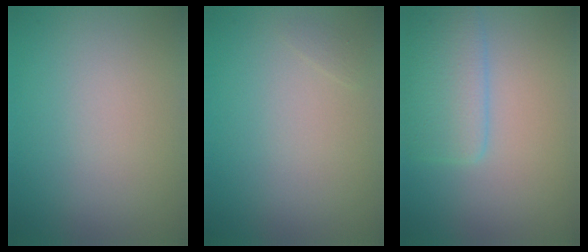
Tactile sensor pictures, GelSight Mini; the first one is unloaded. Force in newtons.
{"total": 0.5, "press": 0.5, "slide": 0.1}
{"total": 3.8, "press": 3.8, "slide": 0.1}